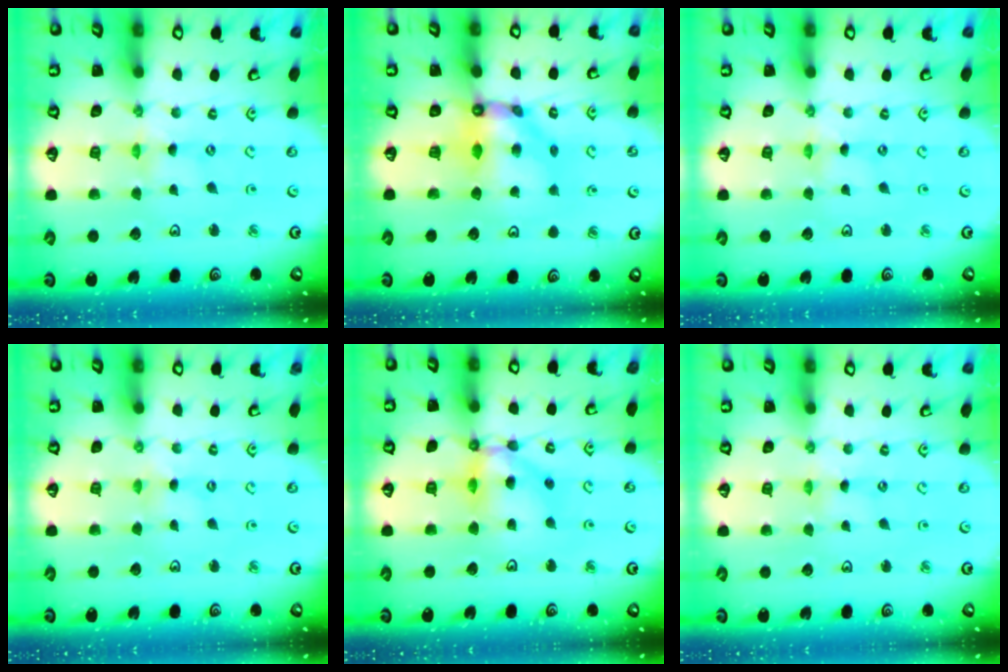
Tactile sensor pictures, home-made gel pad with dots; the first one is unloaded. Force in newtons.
{"total": 9.3, "press": 9.3, "slide": 1.1}
{"total": 0.0}
{"total": 2.0, "press": 2.0, "slide": 0.2}
{"total": 13.3, "press": 13.2, "slide": 1.6}
{"total": 0.0}